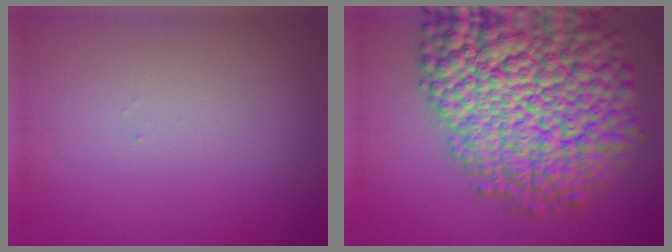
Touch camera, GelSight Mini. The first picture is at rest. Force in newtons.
{"total": 16.1, "press": 16.1, "slide": 0.7}